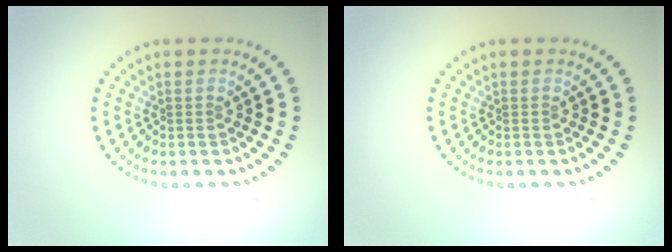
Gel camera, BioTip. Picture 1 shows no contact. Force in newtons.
{"total": 0.0}